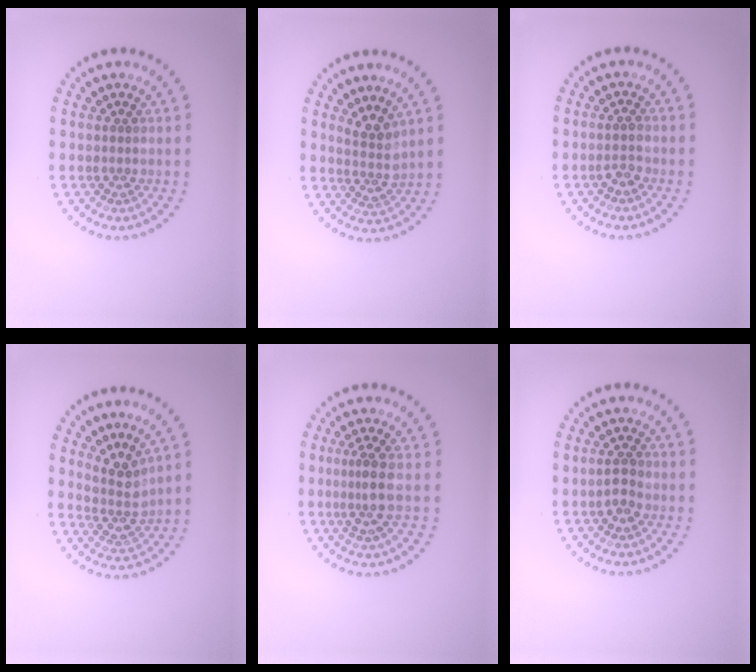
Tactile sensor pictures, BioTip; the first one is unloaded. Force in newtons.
{"total": 2.4, "press": 1.9, "slide": 1.6}
{"total": 1.5, "press": 1.5, "slide": 0.3}
{"total": 3.0, "press": 2.3, "slide": 1.9}
{"total": 2.6, "press": 2.0, "slide": 1.6}
{"total": 1.9, "press": 1.8, "slide": 0.4}